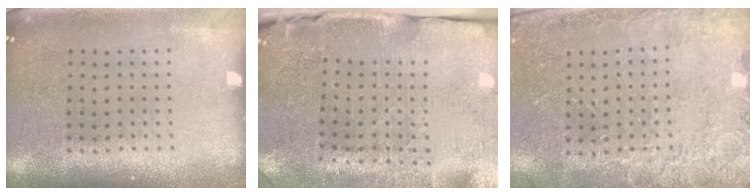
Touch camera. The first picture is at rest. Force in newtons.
{"total": 3.7, "press": 3.6, "slide": 1.1}
{"total": 2.4, "press": 2.4, "slide": 0.6}